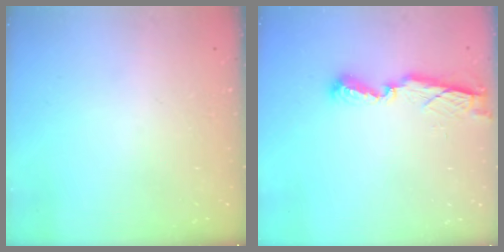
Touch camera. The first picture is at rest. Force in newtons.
{"total": 7.7, "press": 7.7, "slide": 0.2}